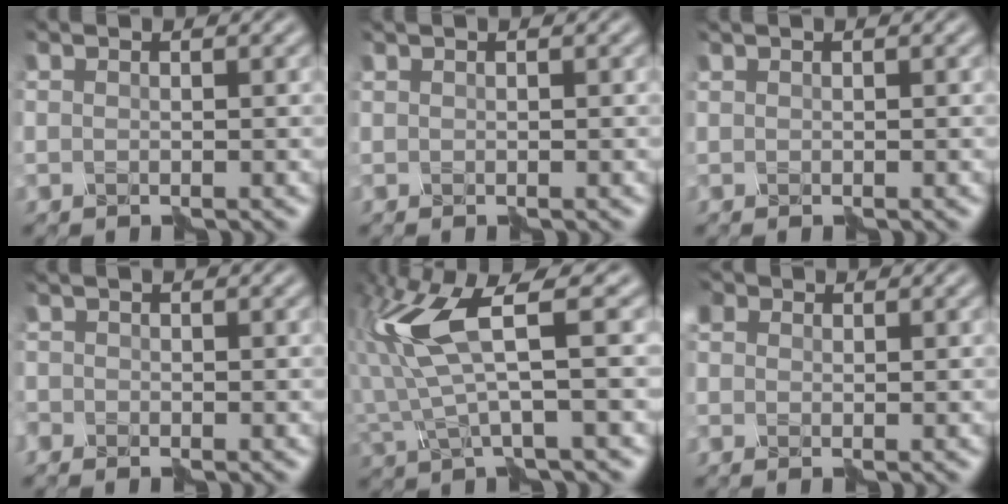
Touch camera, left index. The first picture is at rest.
{"total": 0.0}
{"total": 0.0}
{"total": 1.7, "force": [-1.6, 0.7, 0.3], "torque": [-0.009, -0.003, -0.031]}
{"total": 6.3, "force": [0.6, 1.0, 6.2], "torque": [-0.150, 0.002, 0.020]}
{"total": 3.2, "force": [0.9, 2.2, 2.0], "torque": [-0.049, 0.006, 0.008]}